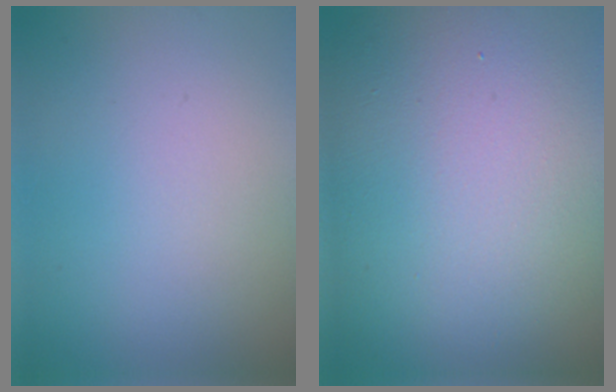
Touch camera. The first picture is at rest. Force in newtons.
{"total": 19.8, "press": 19.7, "slide": 1.1}